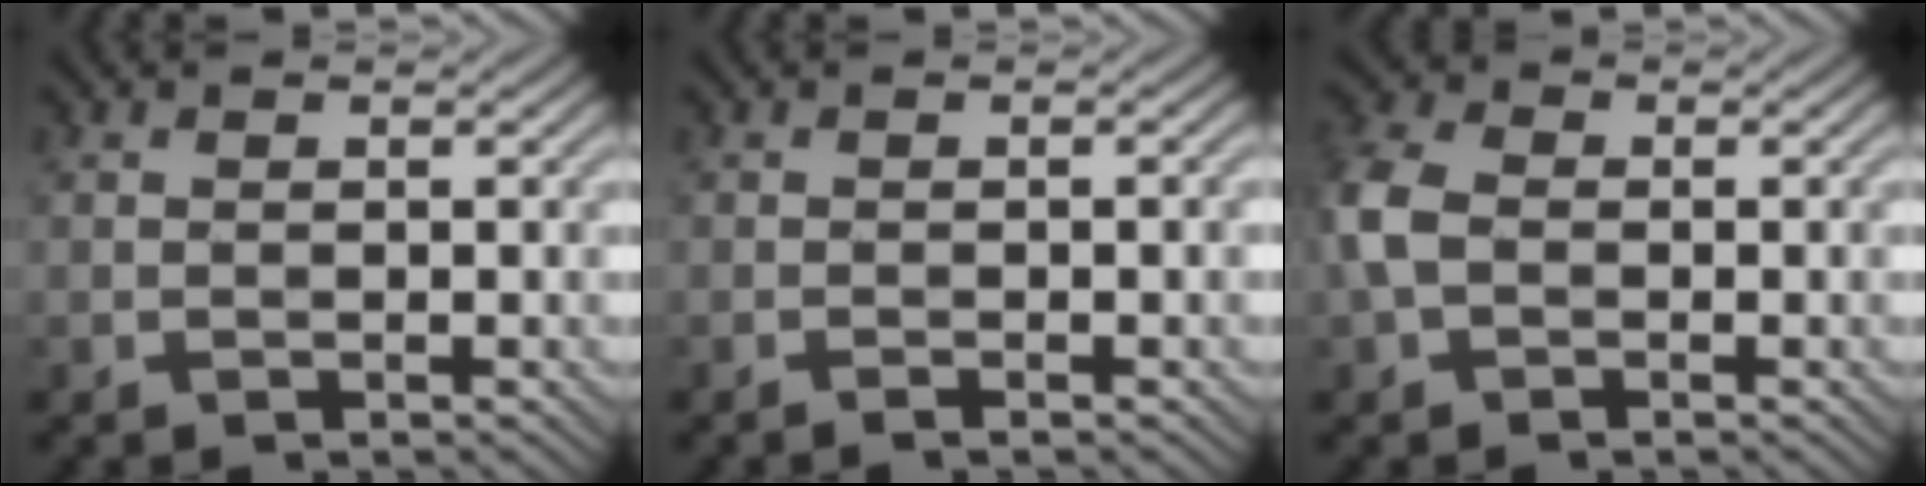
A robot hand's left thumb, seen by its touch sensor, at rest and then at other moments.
{"total": 1.8, "force": [-0.7, 0.2, 1.6], "torque": [-0.021, 0.005, -0.016]}
{"total": 4.7, "force": [-0.7, 3.3, 3.3], "torque": [-0.090, 0.006, -0.025]}